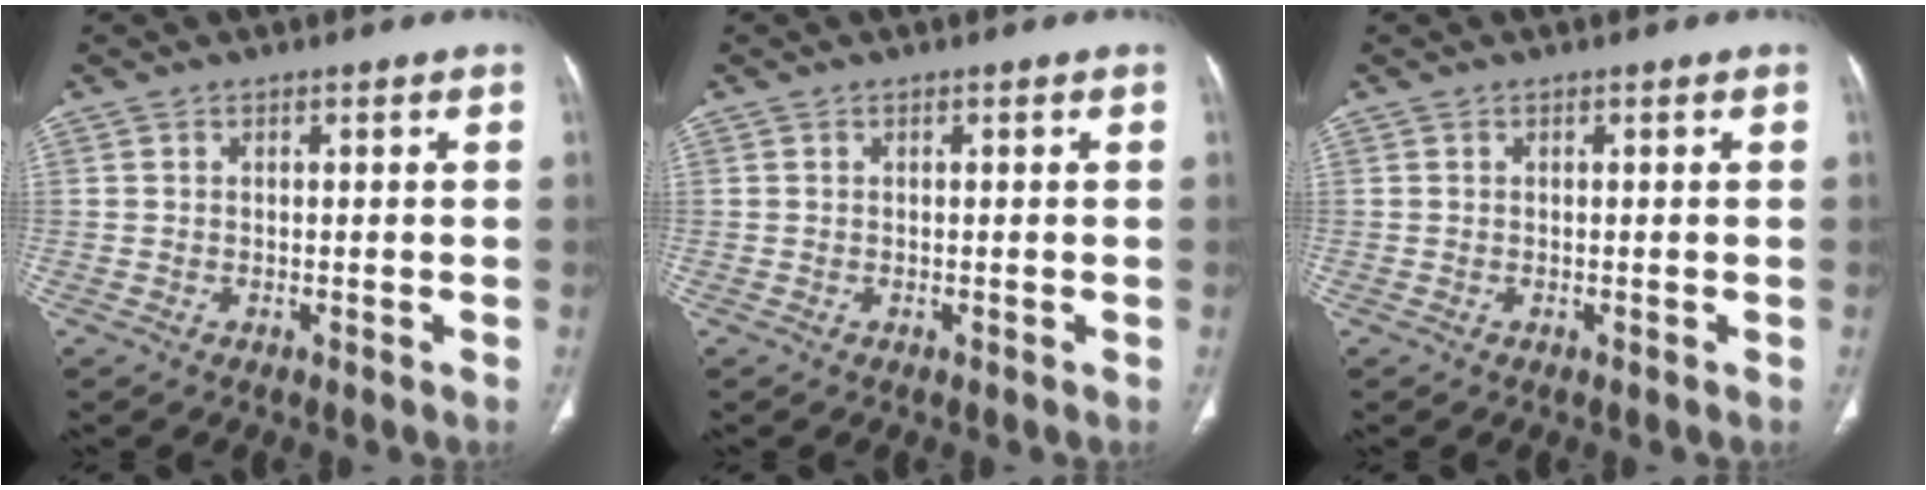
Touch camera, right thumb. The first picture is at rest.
{"total": 0.0}
{"total": 0.0}